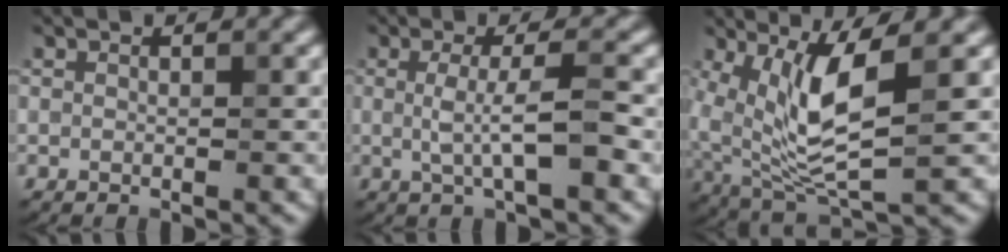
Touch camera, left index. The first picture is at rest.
{"total": 3.5, "force": [-0.1, 0.6, 3.5], "torque": [-0.067, -0.004, -0.003]}
{"total": 6.5, "force": [1.3, 2.0, 6.0], "torque": [-0.129, -0.015, 0.033]}